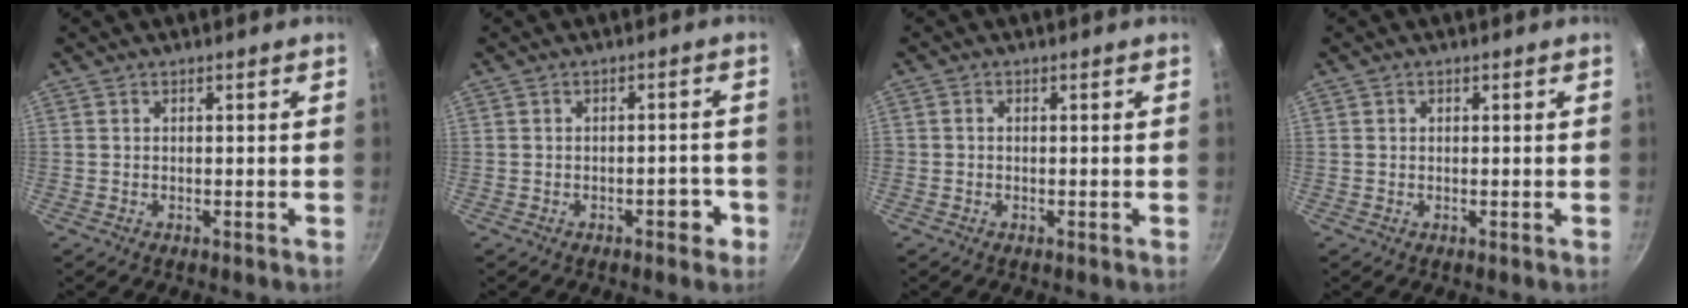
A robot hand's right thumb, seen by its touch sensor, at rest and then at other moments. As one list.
[{"total": 3.4, "force": [-1.7, 1.9, 2.3], "torque": [-0.012, 0.023, -0.018]}, {"total": 0.5, "force": [-0.1, 0.4, 0.3], "torque": [-0.004, 0.003, -0.002]}, {"total": 0.6, "force": [0.1, 0.5, 0.2], "torque": [-0.001, 0.003, 0.002]}]